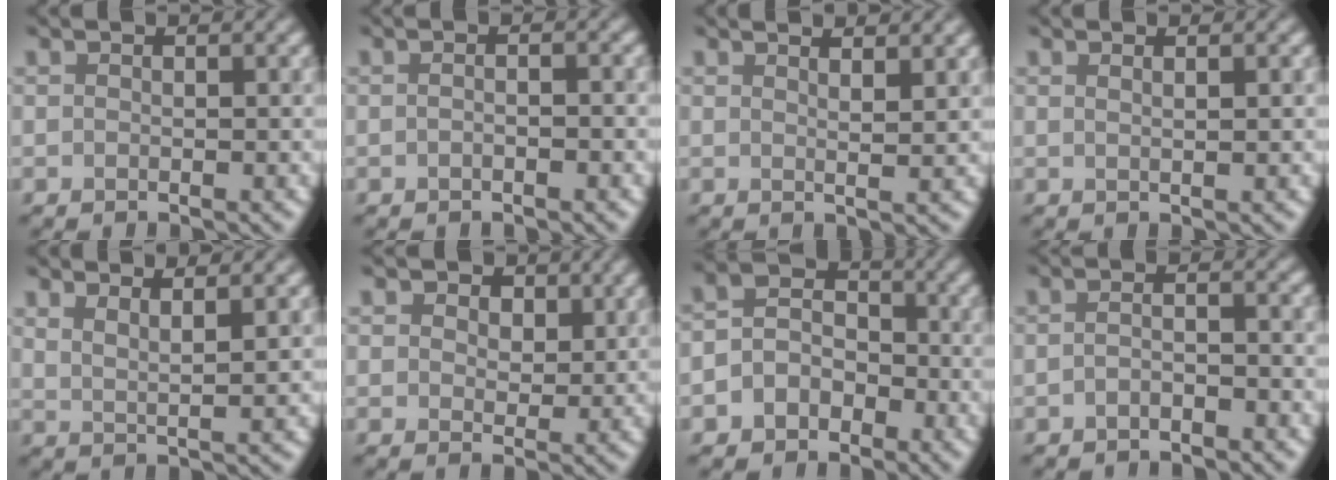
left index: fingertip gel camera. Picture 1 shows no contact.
{"total": 1.7, "force": [0.0, 0.8, 1.5], "torque": [-0.007, 0.002, -0.019]}
{"total": 3.3, "force": [2.3, 1.0, 2.2], "torque": [-0.010, 0.011, 0.010]}
{"total": 1.4, "force": [0.7, 0.5, 1.1], "torque": [-0.008, 0.003, 0.002]}
{"total": 2.8, "force": [2.1, 0.7, 1.7], "torque": [-0.015, 0.001, 0.034]}
{"total": 4.0, "force": [2.0, 2.7, 2.1], "torque": [-0.043, -0.002, 0.016]}
{"total": 4.4, "force": [-1.3, 3.5, 2.2], "torque": [-0.022, 0.001, -0.030]}
{"total": 1.6, "force": [-1.0, 0.5, 1.2], "torque": [-0.024, 0.002, -0.023]}